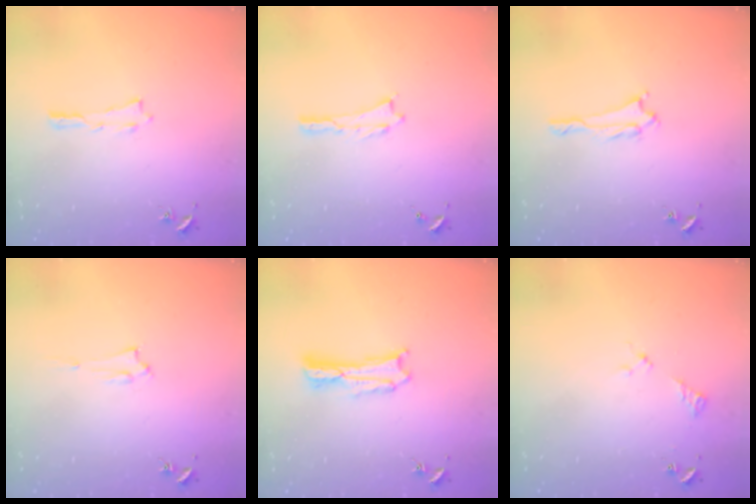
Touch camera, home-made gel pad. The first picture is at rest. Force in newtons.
{"total": 0.0}
{"total": 1.6, "press": 1.6, "slide": 0.1}
{"total": 1.5, "press": 1.5, "slide": 0.2}
{"total": 1.8, "press": 1.8, "slide": 0.3}
{"total": 2.5, "press": 2.5, "slide": 0.3}